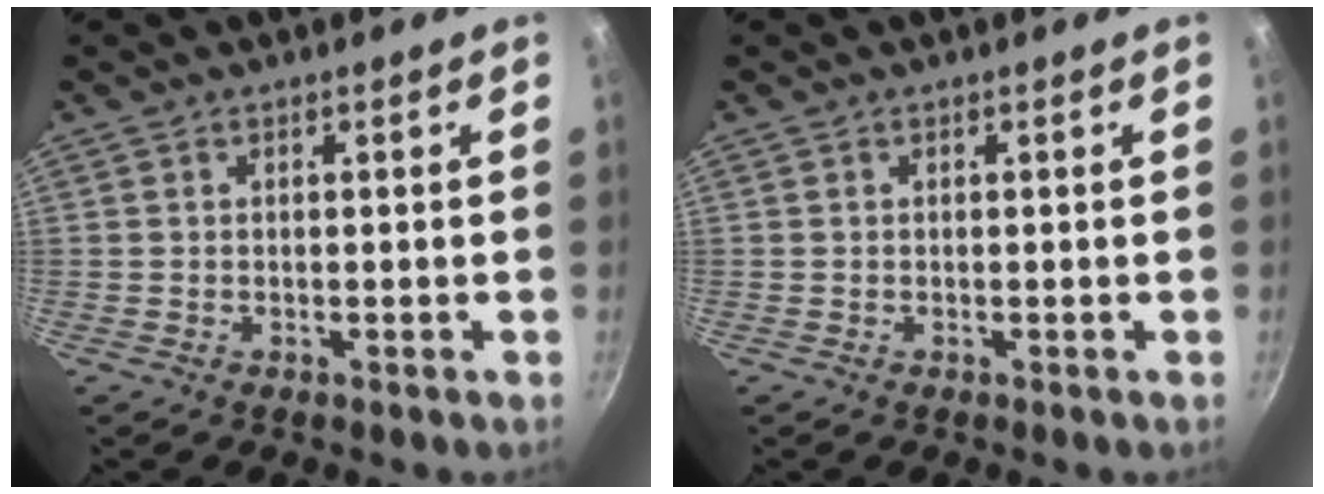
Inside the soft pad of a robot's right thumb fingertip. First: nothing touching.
{"total": 0.0}